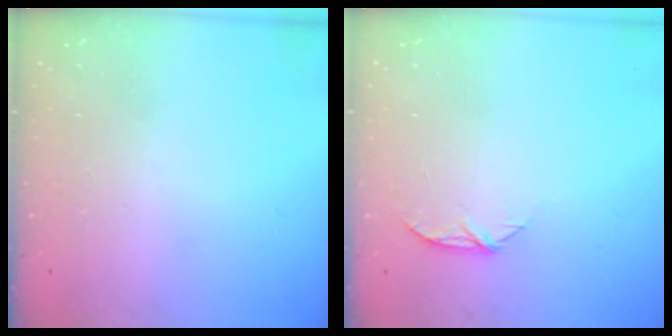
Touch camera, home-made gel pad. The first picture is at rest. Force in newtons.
{"total": 5.8, "press": 5.7, "slide": 0.6}